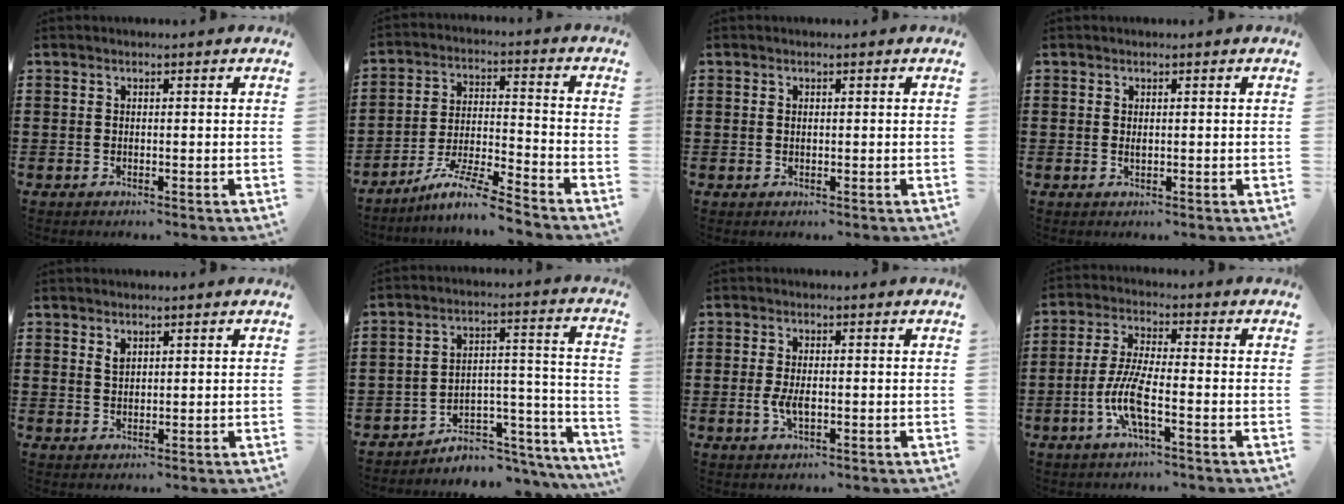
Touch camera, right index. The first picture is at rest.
{"total": 7.9, "force": [-6.9, -0.1, 3.7], "torque": [-0.077, -0.001, -0.136]}
{"total": 0.5, "force": [0.2, 0.4, 0.4], "torque": [-0.009, 0.001, 0.003]}
{"total": 0.6, "force": [0.2, 0.3, 0.5], "torque": [-0.011, 0.001, 0.003]}
{"total": 1.6, "force": [1.2, 0.8, 0.7], "torque": [-0.016, 0.003, 0.022]}
{"total": 4.8, "force": [-3.8, 2.6, 1.2], "torque": [-0.026, 0.003, -0.075]}
{"total": 3.5, "force": [-0.5, 1.6, 3.0], "torque": [-0.070, -0.002, -0.014]}
{"total": 7.4, "force": [-2.9, 1.5, 6.6], "torque": [-0.151, -0.013, -0.061]}